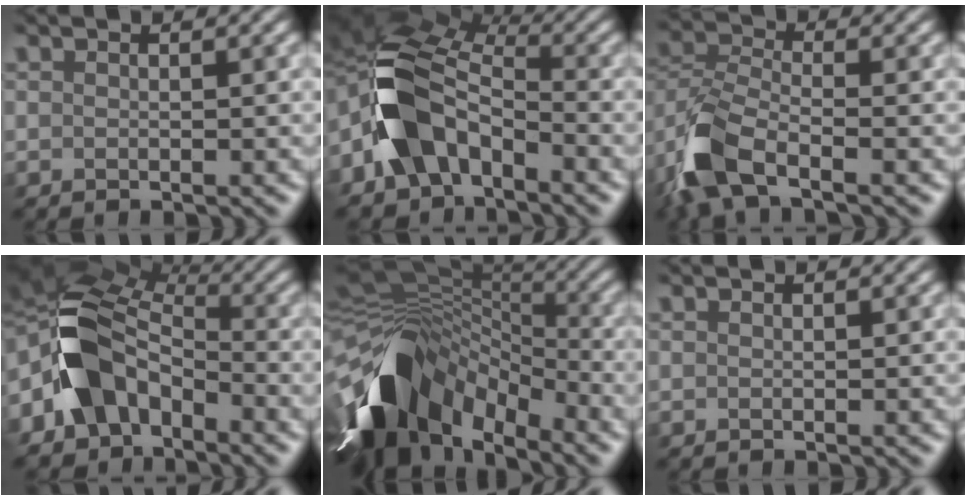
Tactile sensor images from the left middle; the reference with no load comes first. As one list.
[{"total": 6.3, "force": [-2.7, 4.1, 3.9], "torque": [-0.073, 0.008, -0.065]}, {"total": 6.4, "force": [-3.8, 3.3, 4.0], "torque": [-0.096, -0.003, -0.087]}, {"total": 7.1, "force": [-1.8, 5.1, 4.6], "torque": [-0.090, 0.006, -0.046]}, {"total": 12.6, "force": [-6.1, 7.9, 7.8], "torque": [-0.171, 0.005, -0.111]}, {"total": 0.0}]